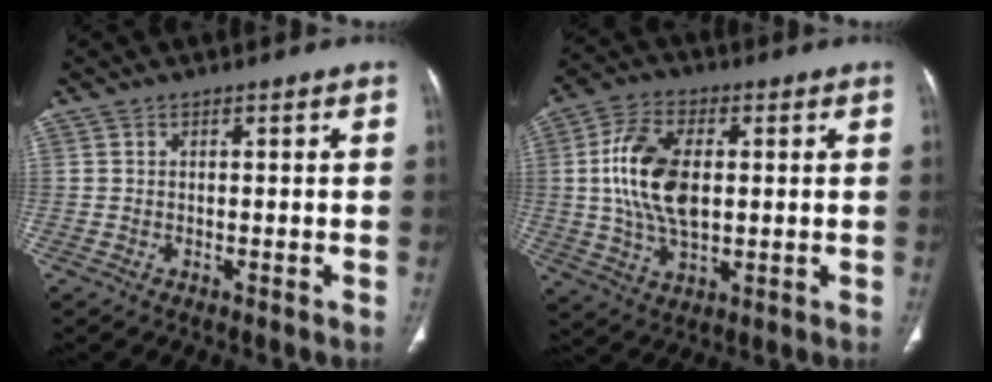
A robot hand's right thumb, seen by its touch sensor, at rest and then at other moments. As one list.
[{"total": 13.8, "force": [1.4, 7.9, 11.3], "torque": [-0.216, 0.005, 0.026]}]